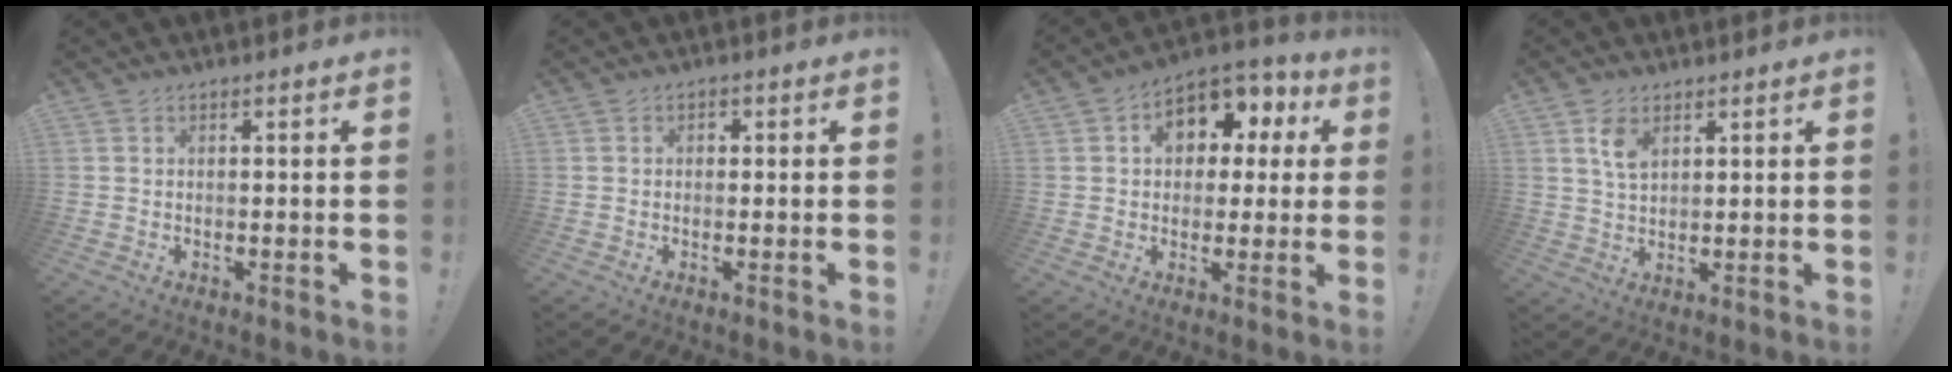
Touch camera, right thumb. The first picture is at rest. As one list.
[{"total": 1.1, "force": [-0.3, 0.9, 0.6], "torque": [-0.009, 0.003, -0.008]}, {"total": 10.8, "force": [3.4, 8.0, 6.4], "torque": [-0.085, -0.013, 0.065]}, {"total": 5.5, "force": [3.0, 3.0, 3.5], "torque": [-0.060, -0.010, 0.053]}]